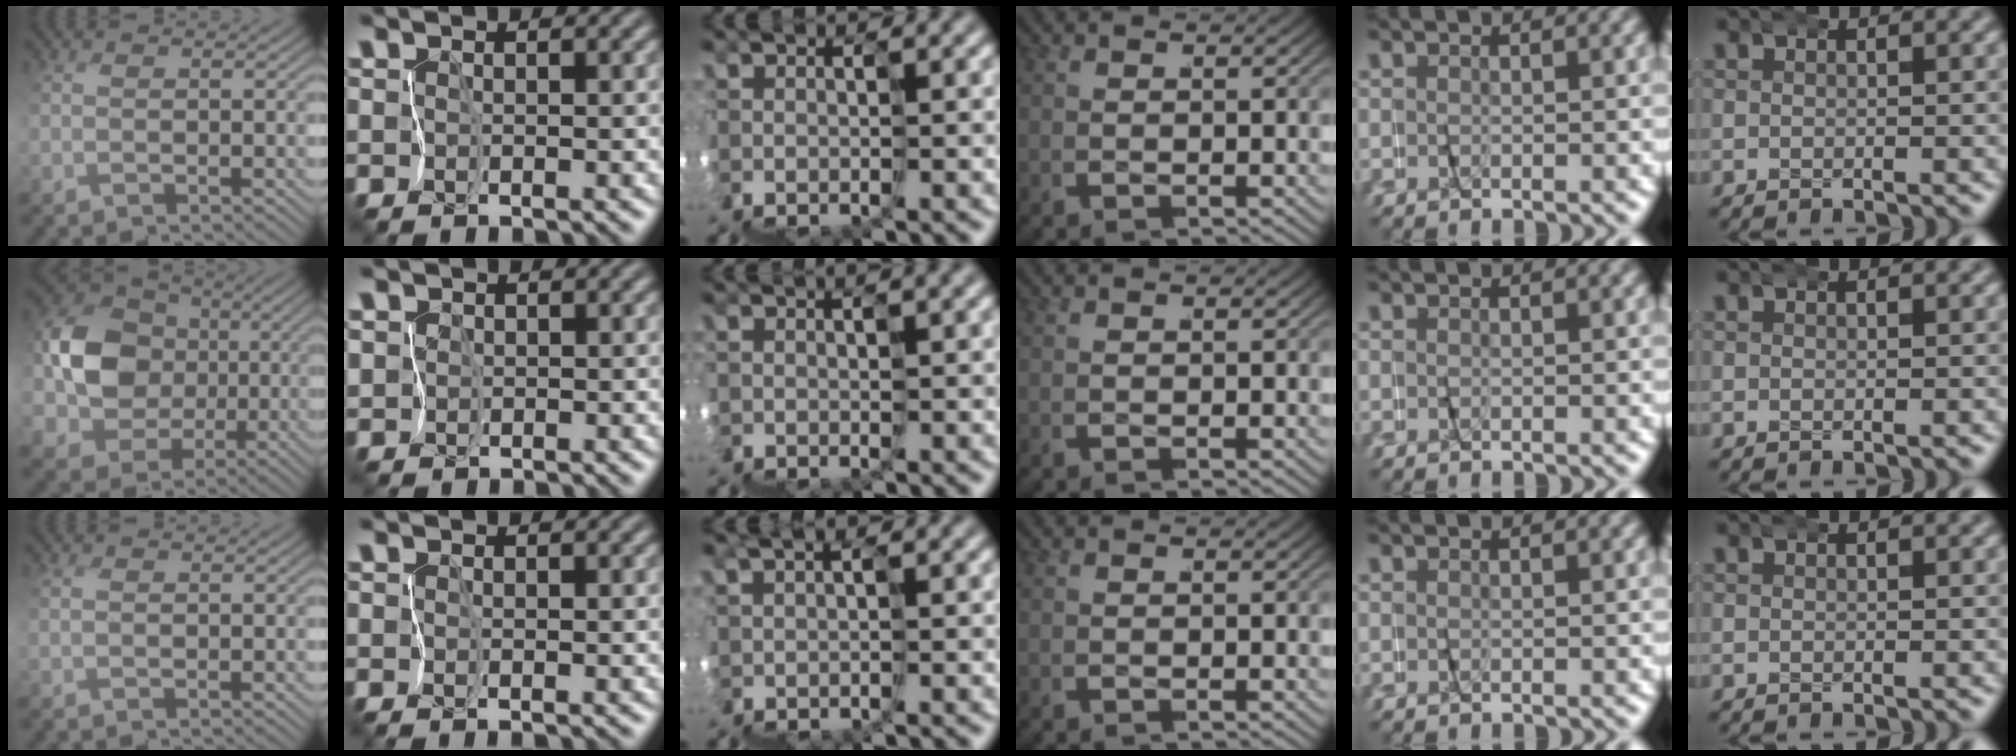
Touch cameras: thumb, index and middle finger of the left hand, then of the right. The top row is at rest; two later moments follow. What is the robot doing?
{"motion": "wrap", "object": "napkin"}